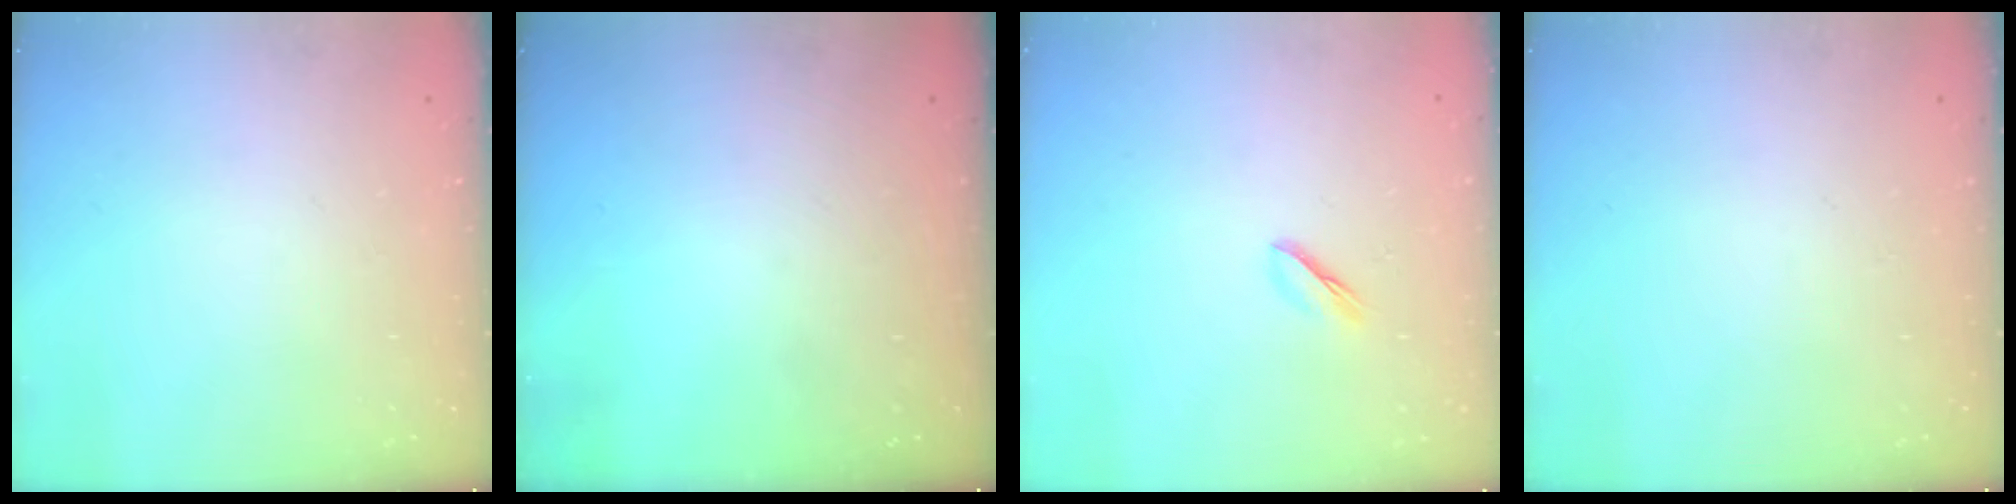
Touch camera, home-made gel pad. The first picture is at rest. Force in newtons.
{"total": 0.0}
{"total": 2.3, "press": 2.2, "slide": 0.8}
{"total": 0.0}